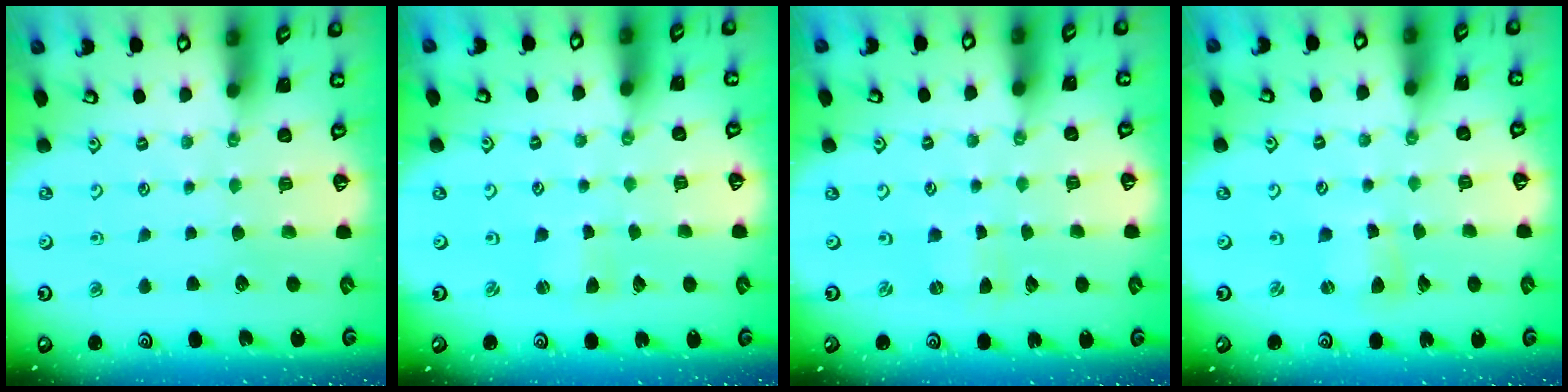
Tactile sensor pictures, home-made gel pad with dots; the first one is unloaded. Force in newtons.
{"total": 1.8, "press": 1.8, "slide": 0.3}
{"total": 0.0}
{"total": 3.2, "press": 3.2, "slide": 0.2}